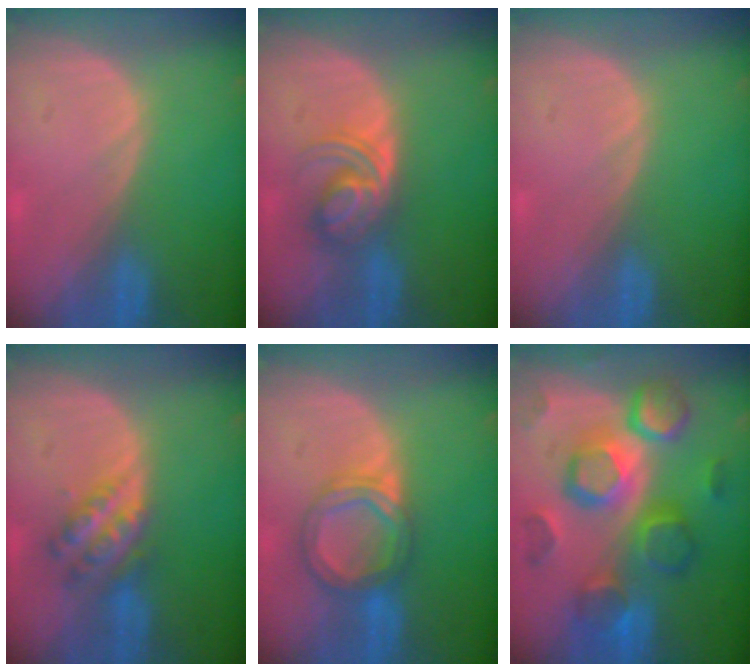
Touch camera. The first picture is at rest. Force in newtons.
{"total": 5.7, "press": 5.4, "slide": 1.9}
{"total": 0.0}
{"total": 6.0, "press": 5.2, "slide": 3.1}
{"total": 6.3, "press": 5.8, "slide": 2.3}
{"total": 12.3, "press": 12.3, "slide": 1.0}